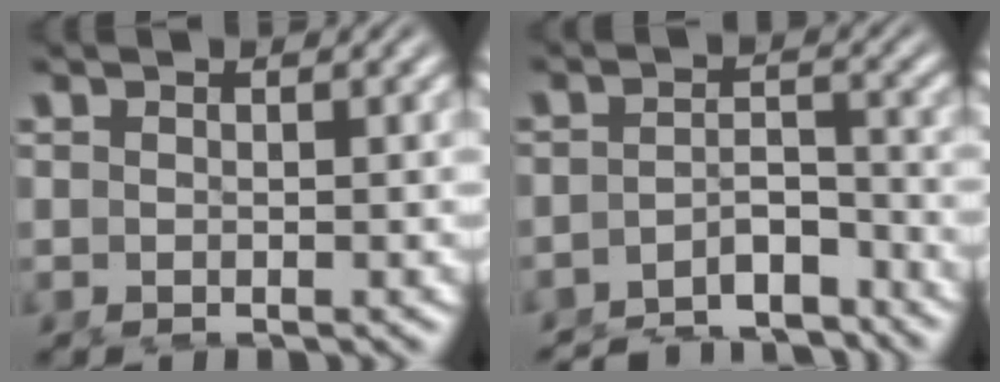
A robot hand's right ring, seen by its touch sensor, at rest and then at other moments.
{"total": 6.8, "force": [-6.3, 1.8, 1.9], "torque": [-0.013, -0.013, -0.101]}